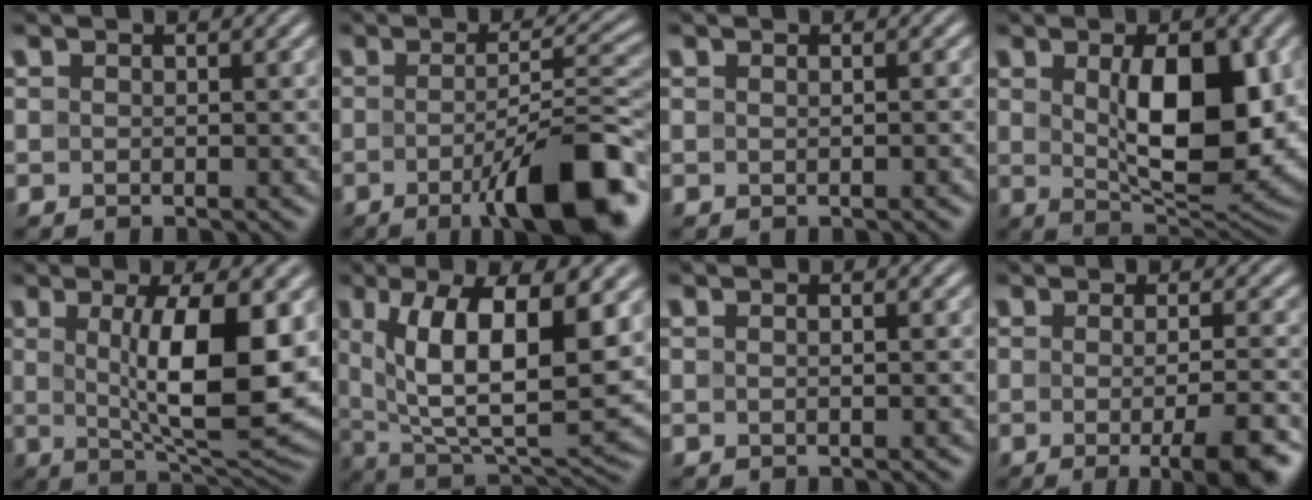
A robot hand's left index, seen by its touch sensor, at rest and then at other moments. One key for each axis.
{"total": 10.5, "fx": -4.0, "fy": 2.3, "fz": 9.4, "tx": -0.125, "ty": 0.001, "tz": -0.064}
{"total": 0.9, "fx": 0.2, "fy": 0.3, "fz": 0.8, "tx": -0.007, "ty": 0.001, "tz": -0.004}
{"total": 10.2, "fx": 0.8, "fy": 4.6, "fz": 9.1, "tx": -0.142, "ty": -0.011, "tz": 0.027}
{"total": 9.8, "fx": 1.1, "fy": 2.8, "fz": 9.4, "tx": -0.144, "ty": -0.014, "tz": 0.025}
{"total": 11.8, "fx": 3.3, "fy": 4.4, "fz": 10.4, "tx": -0.174, "ty": -0.011, "tz": 0.060}
{"total": 1.6, "fx": 0.5, "fy": 0.7, "fz": 1.3, "tx": -0.004, "ty": 0.000, "tz": -0.011}
{"total": 7.7, "fx": -2.0, "fy": 2.1, "fz": 7.1, "tx": -0.073, "ty": -0.012, "tz": -0.021}